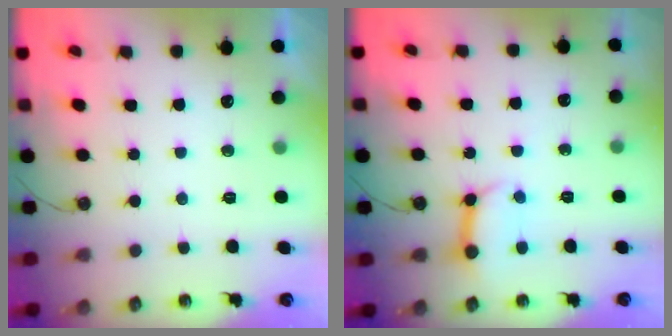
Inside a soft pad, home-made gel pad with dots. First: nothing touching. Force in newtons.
{"total": 9.1, "press": 9.1, "slide": 0.9}